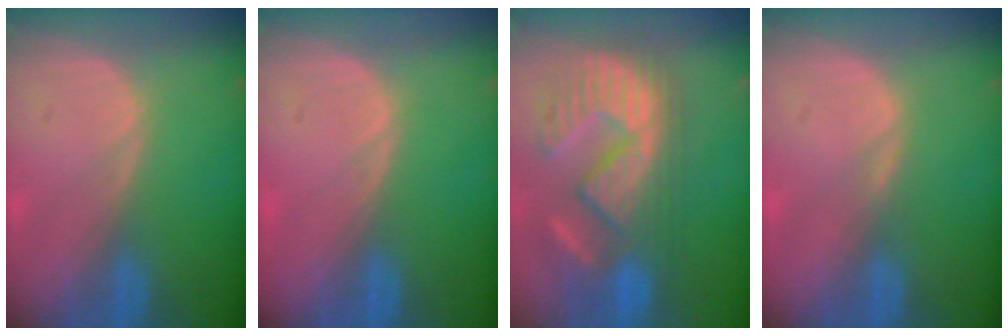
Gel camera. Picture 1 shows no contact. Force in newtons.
{"total": 0.0}
{"total": 11.9, "press": 11.2, "slide": 3.7}
{"total": 0.7, "press": 0.7, "slide": 0.2}